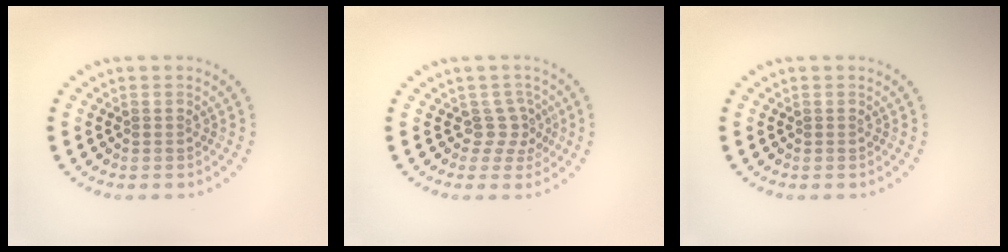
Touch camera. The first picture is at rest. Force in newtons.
{"total": 2.0, "press": 1.4, "slide": 1.3}
{"total": 0.0}